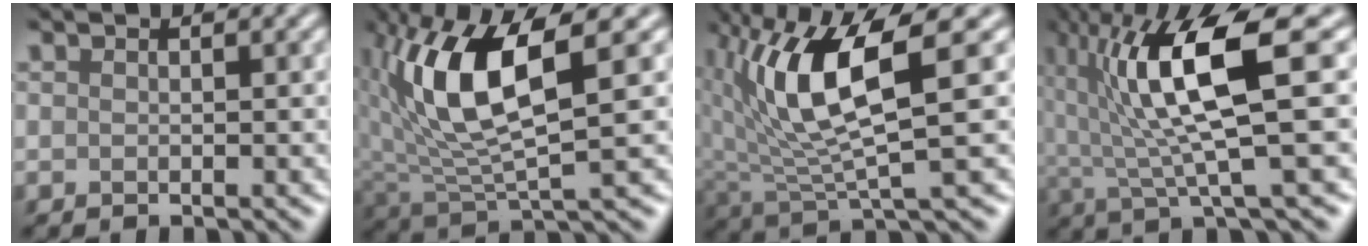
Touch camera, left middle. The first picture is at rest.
{"total": 8.5, "force": [1.9, 2.9, 7.7], "torque": [-0.168, -0.005, 0.043]}
{"total": 8.1, "force": [1.6, 2.3, 7.6], "torque": [-0.161, -0.006, 0.040]}
{"total": 9.5, "force": [1.8, 2.0, 9.1], "torque": [-0.163, -0.004, 0.043]}